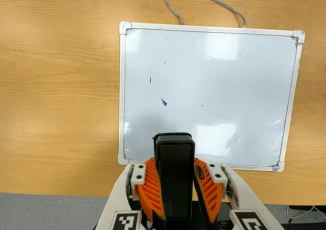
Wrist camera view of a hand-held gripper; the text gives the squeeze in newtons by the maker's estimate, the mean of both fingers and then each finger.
{"total": 9.9, "left": 8.4, "right": 11.4}